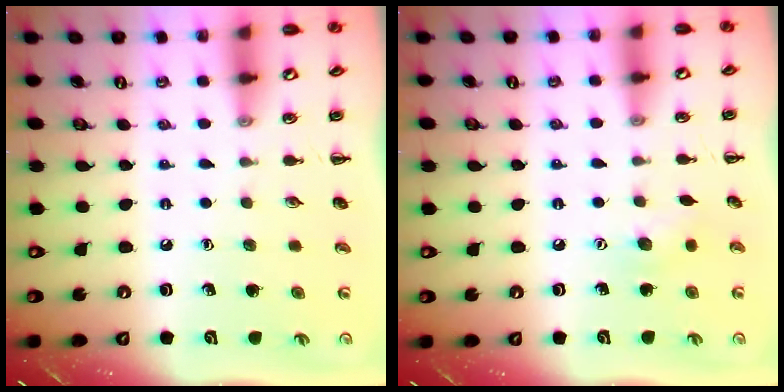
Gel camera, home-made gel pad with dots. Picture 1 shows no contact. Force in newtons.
{"total": 4.8, "press": 4.6, "slide": 1.1}